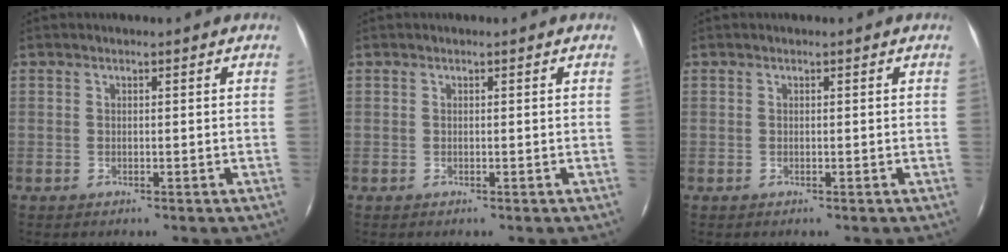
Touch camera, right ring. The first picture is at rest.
{"total": 0.0}
{"total": 0.0}